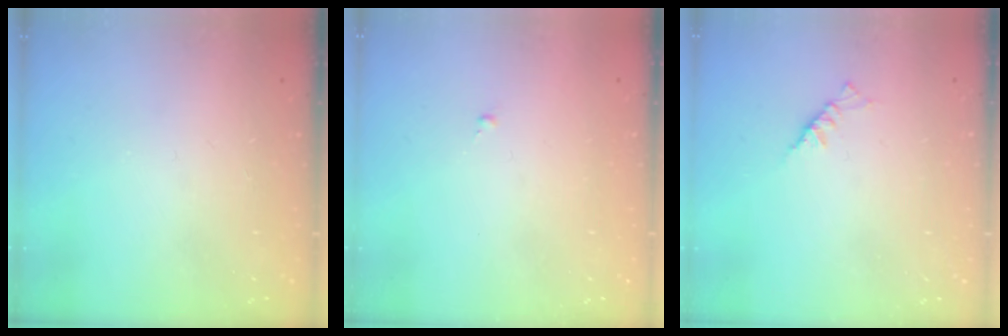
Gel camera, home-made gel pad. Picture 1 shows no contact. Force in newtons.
{"total": 0.0}
{"total": 2.3, "press": 2.2, "slide": 0.5}